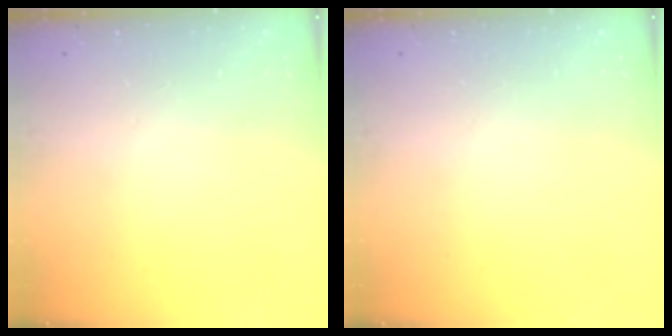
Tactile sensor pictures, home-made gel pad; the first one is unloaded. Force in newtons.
{"total": 0.0}